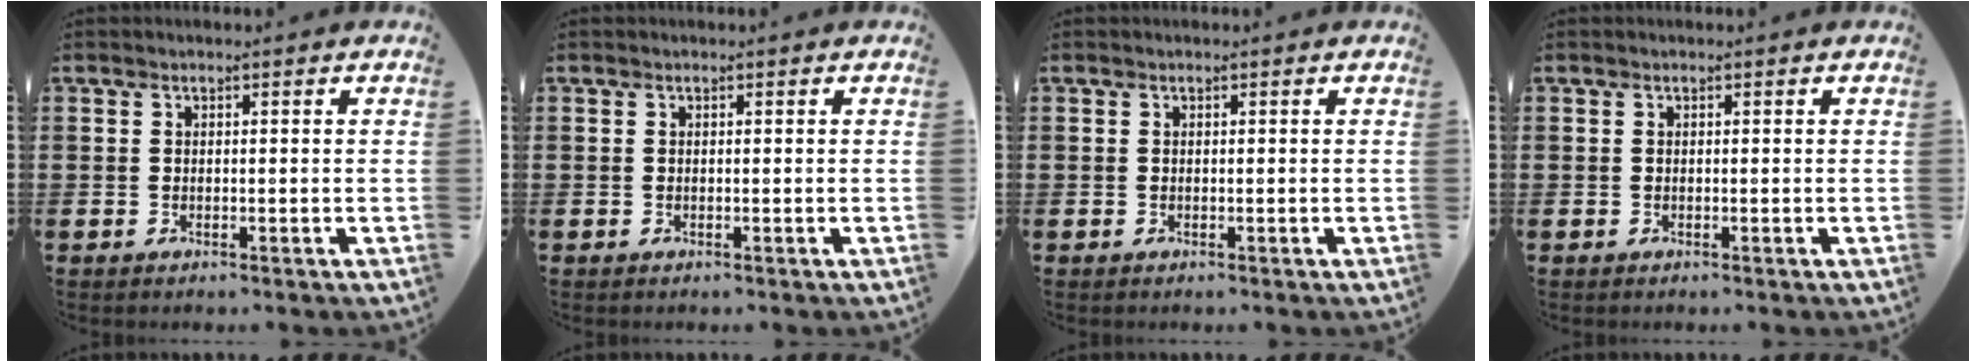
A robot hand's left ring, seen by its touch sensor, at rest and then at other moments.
{"total": 0.0}
{"total": 0.0}
{"total": 0.0}